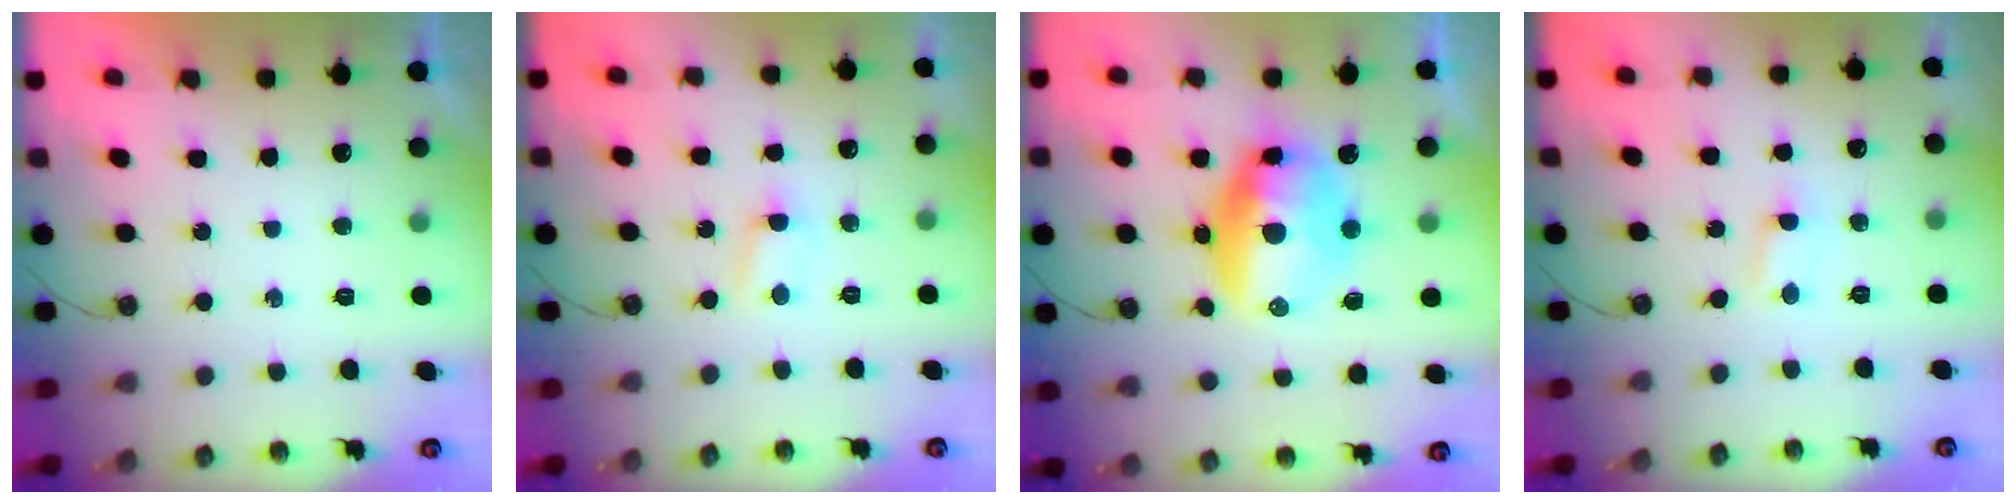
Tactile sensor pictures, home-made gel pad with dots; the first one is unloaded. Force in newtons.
{"total": 3.2, "press": 3.2, "slide": 0.4}
{"total": 14.5, "press": 13.9, "slide": 4.0}
{"total": 1.3, "press": 1.3, "slide": 0.2}